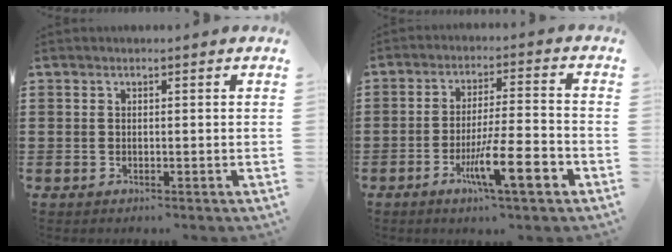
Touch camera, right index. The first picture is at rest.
{"total": 10.0, "force": [-4.8, 1.4, 8.6], "torque": [-0.149, 0.000, -0.083]}